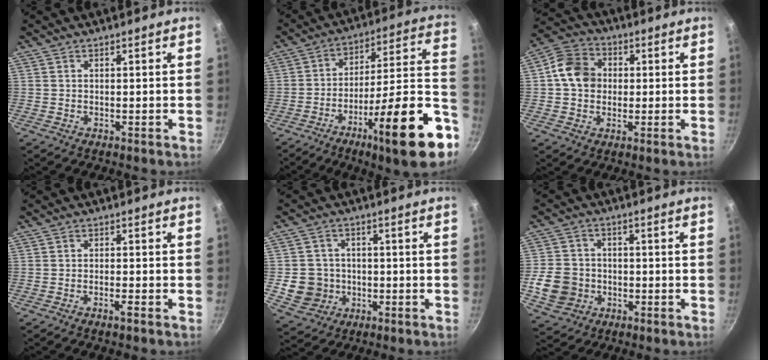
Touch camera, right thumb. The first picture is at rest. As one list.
[{"total": 22.6, "force": [-8.8, 4.4, 20.4], "torque": [-0.258, 0.038, -0.136]}, {"total": 9.5, "force": [0.7, 7.9, 5.1], "torque": [-0.064, 0.014, -0.005]}, {"total": 1.6, "force": [-1.2, 0.1, 1.2], "torque": [-0.024, 0.010, -0.020]}, {"total": 7.8, "force": [-1.5, 7.3, 2.4], "torque": [-0.018, 0.017, -0.015]}, {"total": 9.5, "force": [-2.4, 8.2, 4.1], "torque": [-0.060, 0.018, -0.041]}]